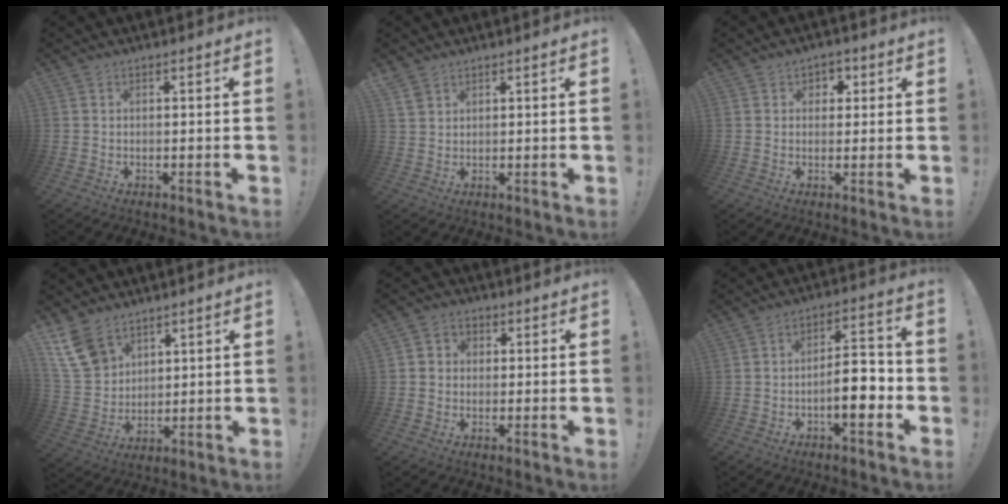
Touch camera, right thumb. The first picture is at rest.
{"total": 3.2, "force": [2.5, 1.7, 1.1], "torque": [-0.024, -0.011, 0.050]}
{"total": 3.5, "force": [0.7, 3.3, 0.8], "torque": [-0.009, 0.000, 0.011]}
{"total": 12.2, "force": [7.8, 8.0, 5.0], "torque": [-0.097, -0.034, 0.160]}
{"total": 3.7, "force": [-0.4, 3.4, 1.2], "torque": [-0.009, 0.006, -0.010]}
{"total": 11.1, "force": [-3.5, 4.0, 9.7], "torque": [-0.136, 0.015, -0.065]}